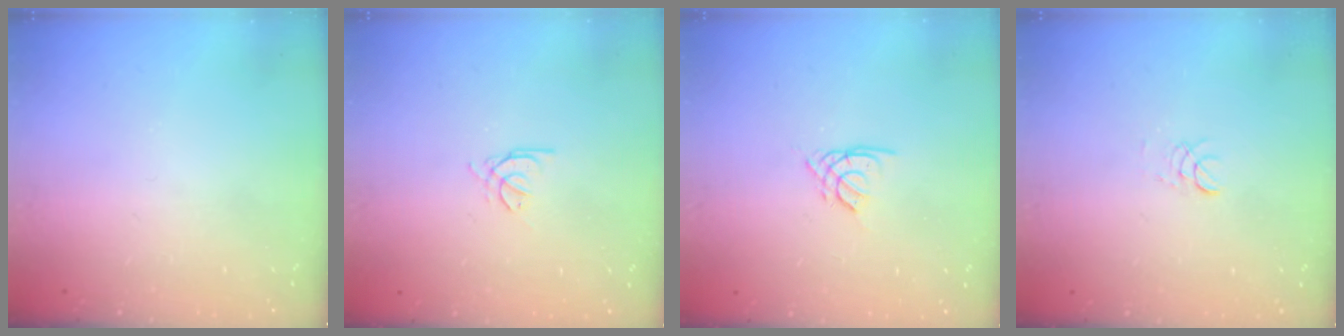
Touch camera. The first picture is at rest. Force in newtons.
{"total": 1.4, "press": 1.3, "slide": 0.3}
{"total": 1.9, "press": 1.8, "slide": 0.5}
{"total": 2.9, "press": 2.8, "slide": 0.3}